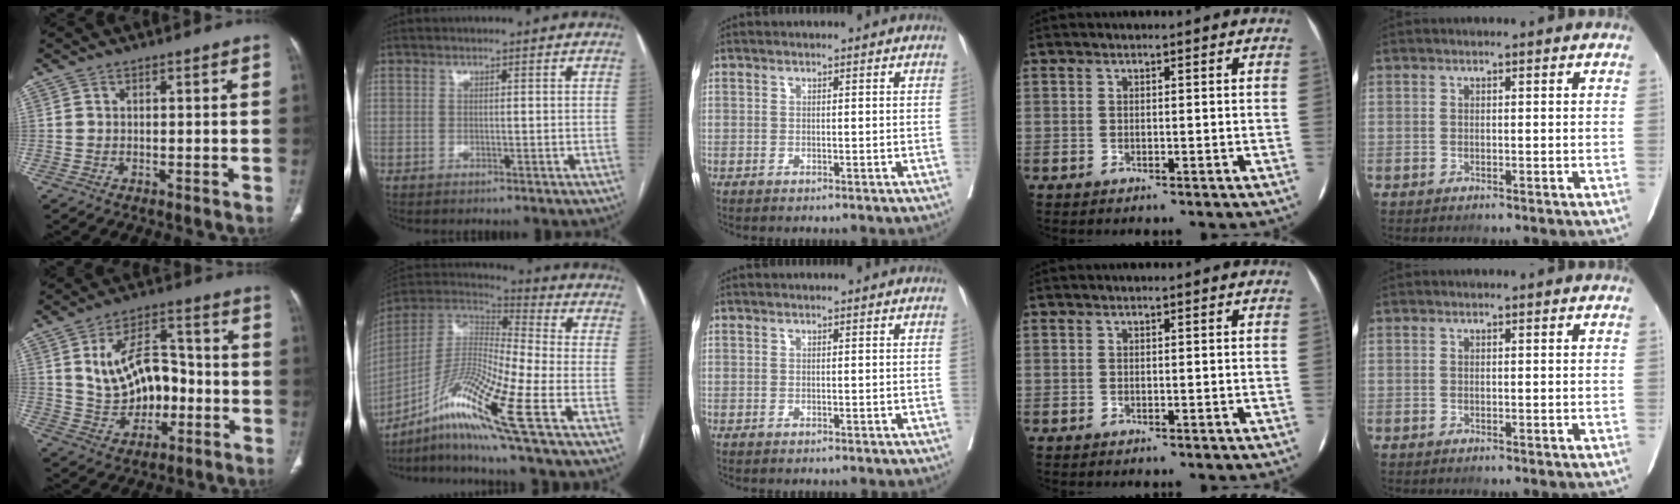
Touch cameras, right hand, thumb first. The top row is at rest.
{"thumb": {"total": 14.1, "force": [-0.7, 9.5, 10.3], "torque": [-0.132, 0.033, -0.002]}, "index": {"total": 17.7, "force": [-7.8, 0.1, 15.9], "torque": [-0.322, -0.006, -0.145]}}